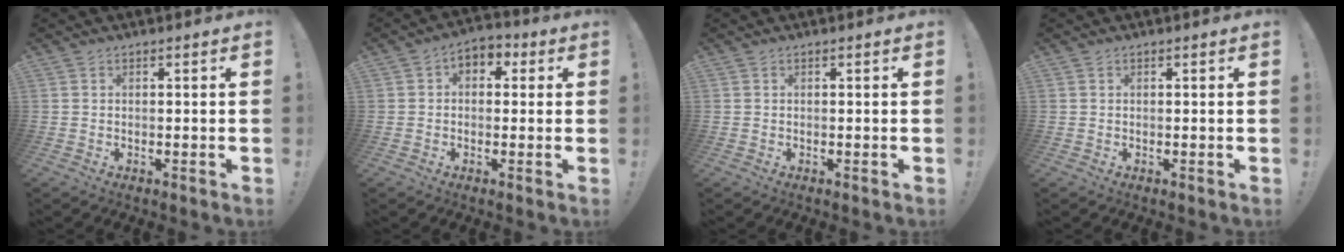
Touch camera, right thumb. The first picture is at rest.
{"total": 4.6, "force": [0.1, 3.6, 2.9], "torque": [-0.037, 0.007, 0.004]}
{"total": 0.0}
{"total": 0.0}